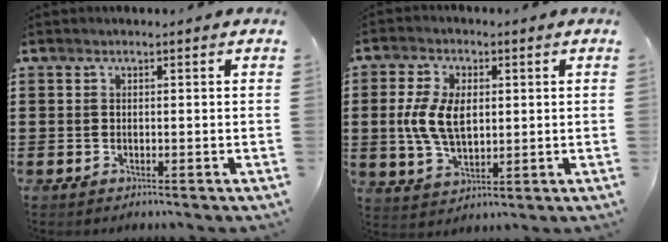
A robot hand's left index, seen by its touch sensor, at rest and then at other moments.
{"total": 7.8, "force": [0.7, 4.6, 6.3], "torque": [-0.146, 0.009, 0.008]}